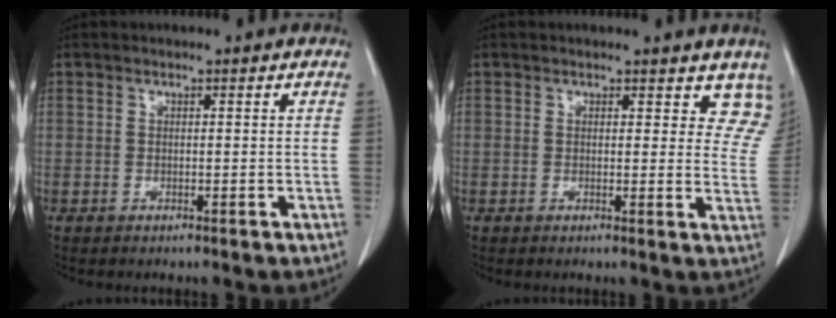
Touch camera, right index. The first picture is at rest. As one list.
[{"total": 6.7, "force": [5.7, 3.0, 1.6], "torque": [0.018, -0.017, 0.039]}]